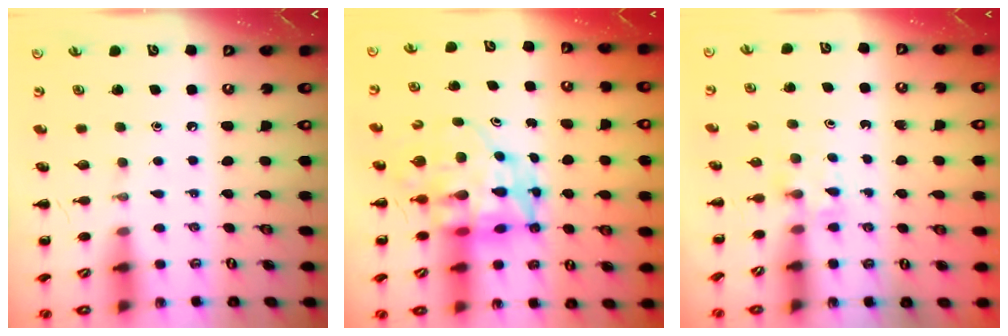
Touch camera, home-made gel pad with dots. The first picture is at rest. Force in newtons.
{"total": 10.5, "press": 10.1, "slide": 3.0}
{"total": 2.4, "press": 2.3, "slide": 0.9}